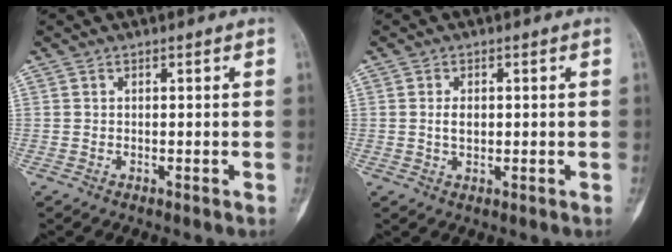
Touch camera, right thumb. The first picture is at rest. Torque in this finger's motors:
{"motor_torque": [0.55, 0.54, 0.30, -0.13, 0.10]}